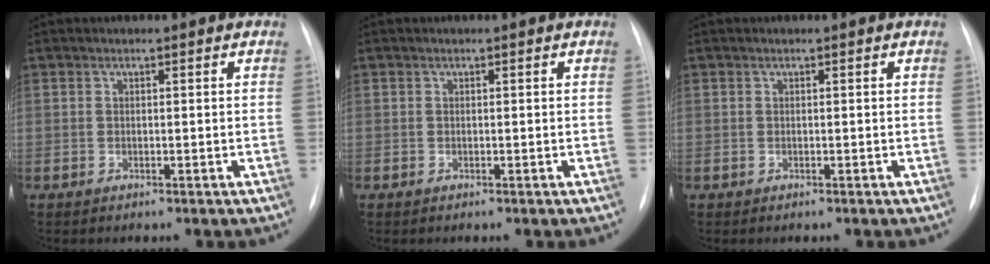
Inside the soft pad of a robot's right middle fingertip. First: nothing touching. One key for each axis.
{"total": 0.0}
{"total": 0.0}